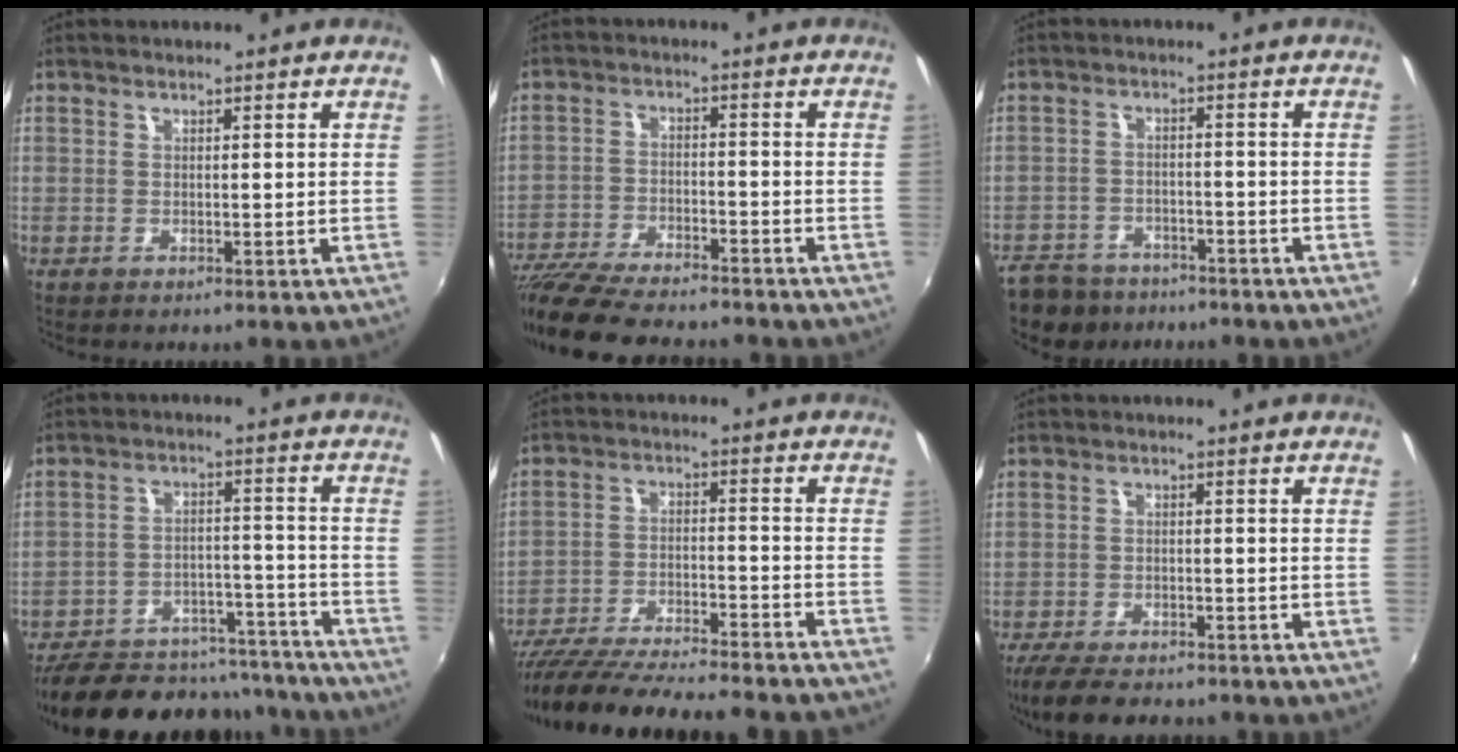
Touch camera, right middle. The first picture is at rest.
{"total": 16.5, "force": [-14.3, 3.2, 7.4], "torque": [-0.162, -0.030, -0.241]}
{"total": 11.2, "force": [-9.1, 5.5, 3.5], "torque": [-0.106, -0.005, -0.145]}
{"total": 24.5, "force": [-21.0, 9.0, 8.6], "torque": [-0.177, 0.026, -0.269]}
{"total": 29.0, "force": [-25.6, 4.1, 13.1], "torque": [-0.235, -0.058, -0.373]}
{"total": 10.0, "force": [-8.4, 3.1, 4.4], "torque": [-0.111, -0.022, -0.141]}